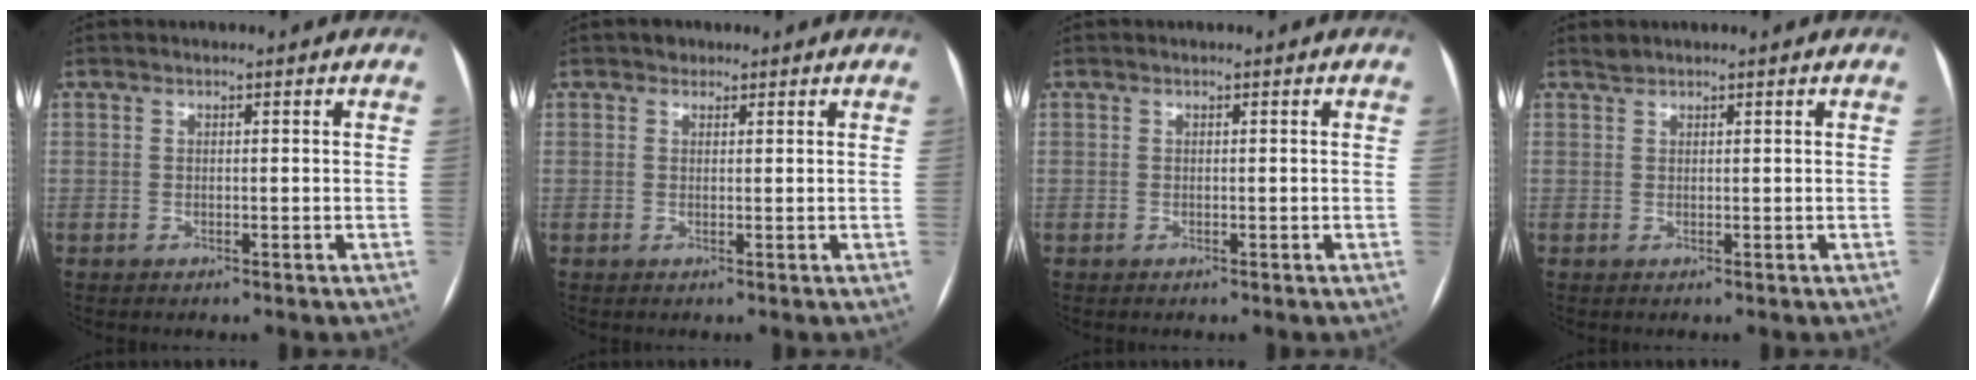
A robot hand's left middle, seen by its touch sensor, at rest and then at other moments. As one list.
[{"total": 1.2, "force": [0.8, 0.9, 0.1], "torque": [0.002, 0.001, 0.008]}, {"total": 0.0}, {"total": 0.8, "force": [0.7, 0.1, 0.0], "torque": [-0.006, 0.006, 0.018]}]